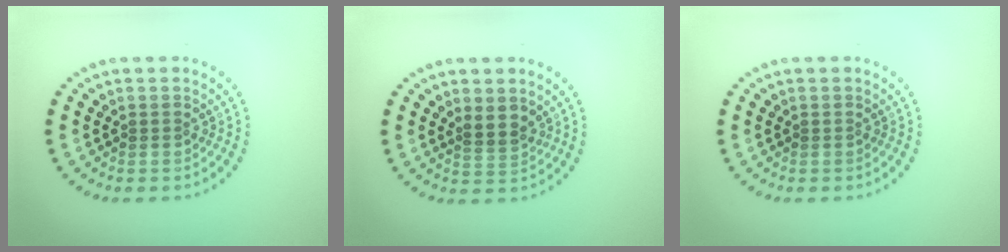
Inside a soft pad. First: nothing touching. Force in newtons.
{"total": 1.5, "press": 1.1, "slide": 1.0}
{"total": 0.0}